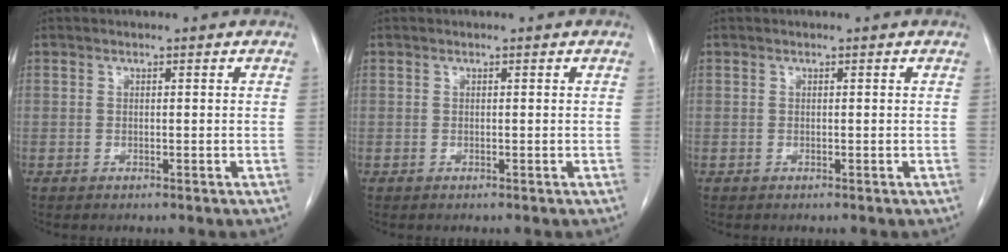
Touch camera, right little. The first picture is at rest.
{"total": 0.0}
{"total": 0.0}